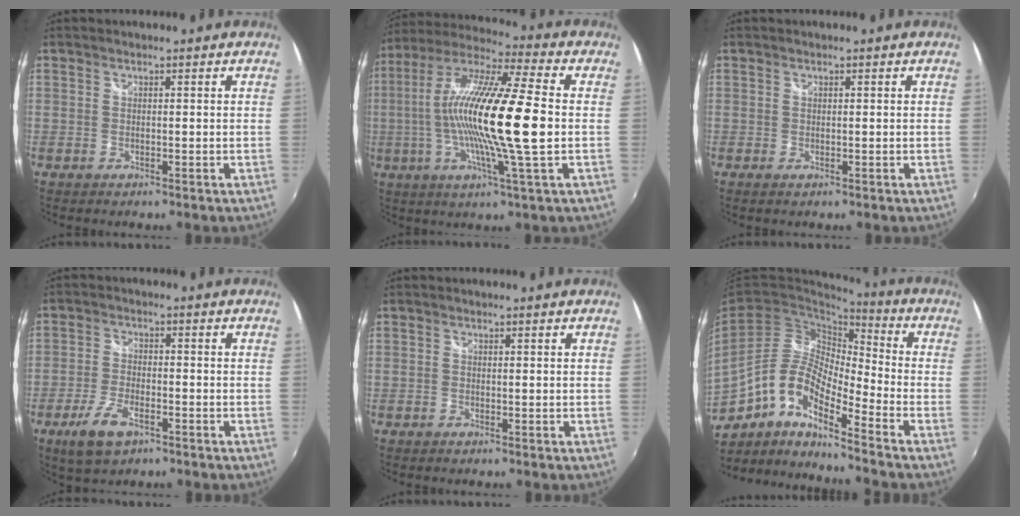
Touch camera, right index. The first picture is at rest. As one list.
[{"total": 19.8, "force": [-1.2, 0.8, 19.8], "torque": [-0.355, -0.003, -0.039]}, {"total": 0.0}, {"total": 7.5, "force": [-4.3, 3.2, 5.2], "torque": [-0.126, -0.013, -0.079]}, {"total": 0.0}, {"total": 13.5, "force": [-7.8, 3.6, 10.4], "torque": [-0.191, -0.006, -0.156]}]